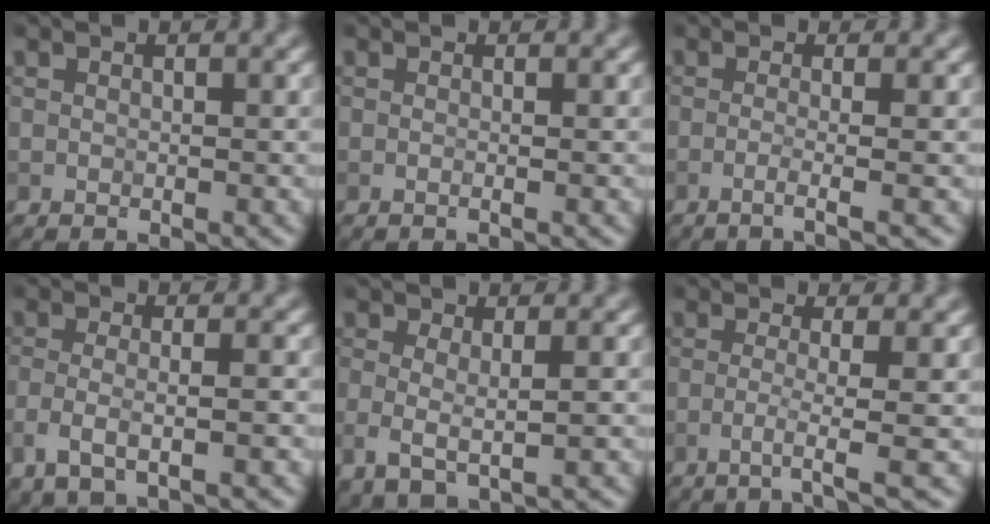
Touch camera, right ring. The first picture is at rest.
{"total": 0.7, "force": [0.0, 0.2, 0.6], "torque": [-0.010, -0.009, -0.007]}
{"total": 2.4, "force": [-0.7, 0.6, 2.2], "torque": [-0.025, -0.002, -0.026]}
{"total": 3.8, "force": [-1.5, 1.4, 3.2], "torque": [-0.066, -0.006, -0.031]}
{"total": 3.0, "force": [-0.1, 1.6, 2.6], "torque": [-0.054, -0.009, 0.000]}
{"total": 2.9, "force": [-1.0, 0.3, 2.7], "torque": [-0.043, 0.002, -0.034]}